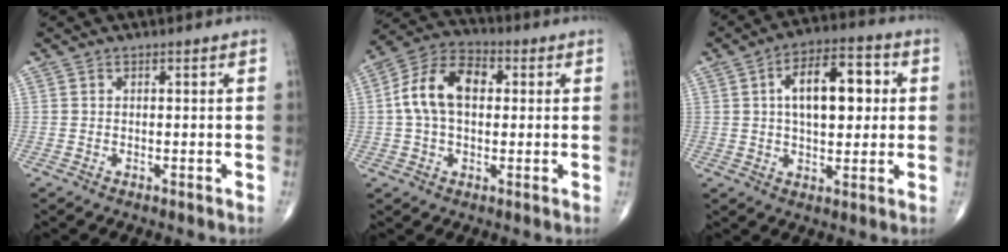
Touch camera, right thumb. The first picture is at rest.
{"total": 12.0, "force": [1.4, 7.4, 9.3], "torque": [-0.170, 0.029, 0.017]}
{"total": 13.5, "force": [2.4, 6.8, 11.4], "torque": [-0.155, 0.015, 0.034]}